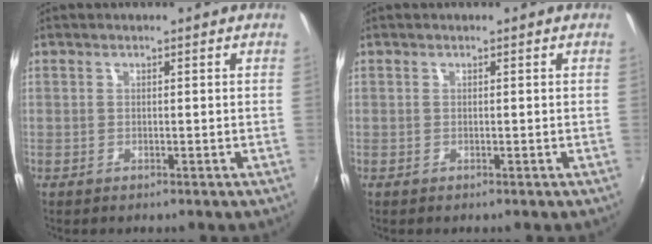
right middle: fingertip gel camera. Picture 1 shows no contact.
{"total": 0.0}